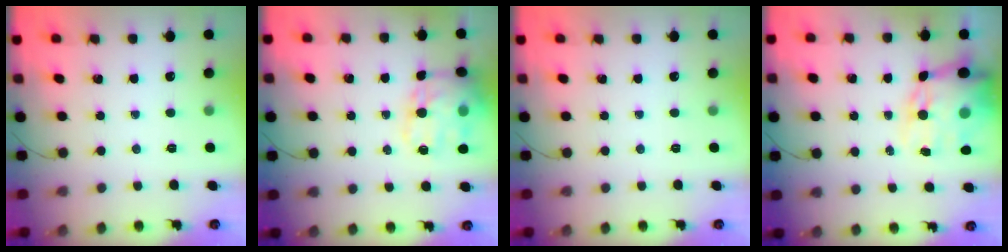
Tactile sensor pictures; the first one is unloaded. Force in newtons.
{"total": 17.9, "press": 17.6, "slide": 3.1}
{"total": 0.0}
{"total": 14.8, "press": 14.4, "slide": 3.4}